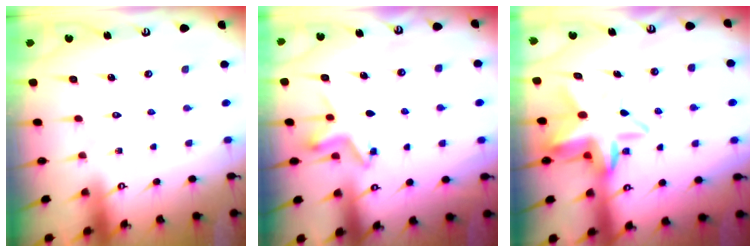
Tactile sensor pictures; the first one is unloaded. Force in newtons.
{"total": 5.0, "press": 4.9, "slide": 0.8}
{"total": 10.1, "press": 9.8, "slide": 2.4}